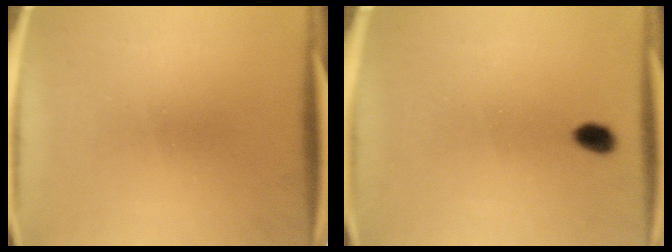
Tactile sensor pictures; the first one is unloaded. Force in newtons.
{"total": 2.7}